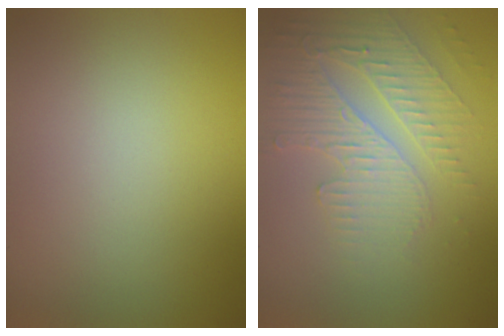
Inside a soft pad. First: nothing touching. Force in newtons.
{"total": 3.9, "press": 3.5, "slide": 1.7}